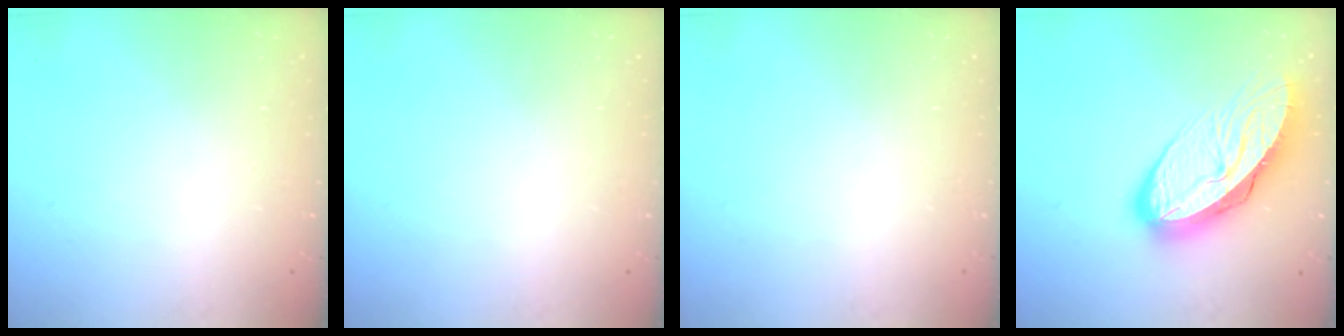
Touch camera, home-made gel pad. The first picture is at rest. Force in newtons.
{"total": 0.0}
{"total": 0.0}
{"total": 15.5, "press": 15.4, "slide": 1.7}